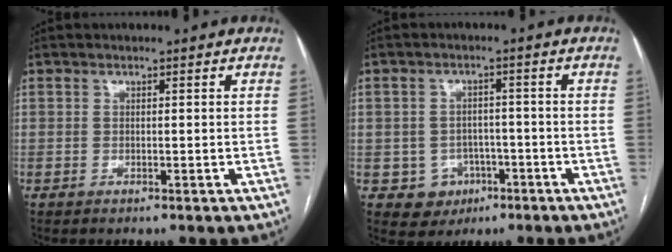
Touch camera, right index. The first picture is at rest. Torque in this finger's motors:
{"motor_torque": [-0.55, 0.00, -1.05, -0.21]}